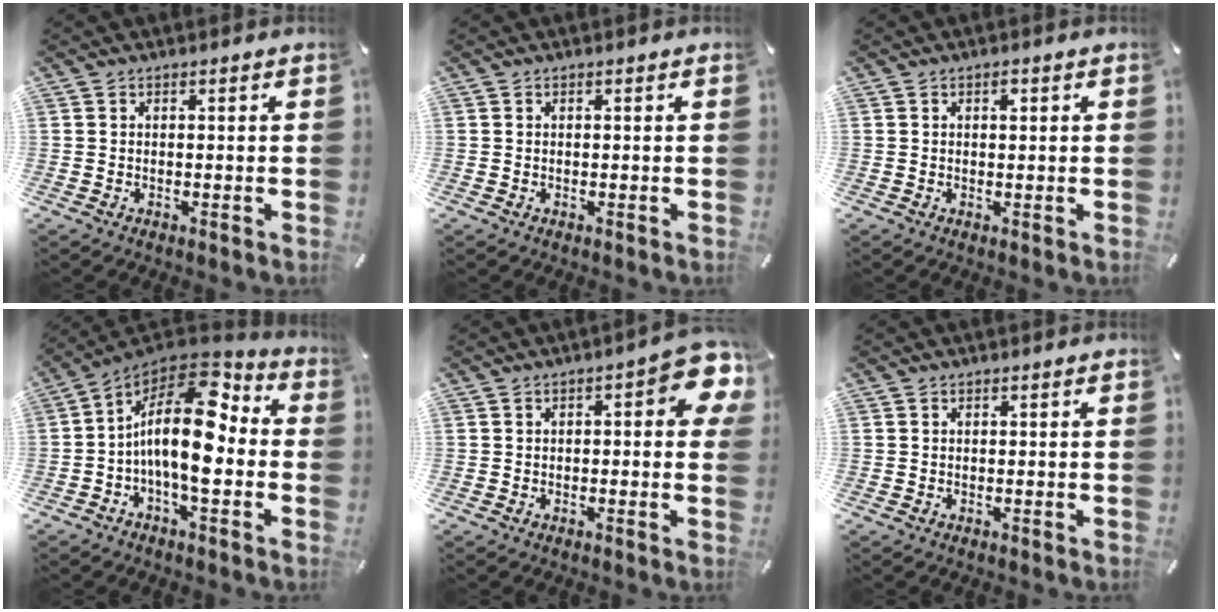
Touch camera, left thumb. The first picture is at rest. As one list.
[{"total": 0.0}, {"total": 1.3, "force": [0.5, 0.6, 1.1], "torque": [-0.014, 0.001, 0.005]}, {"total": 18.2, "force": [0.0, 8.3, 16.1], "torque": [-0.316, -0.015, -0.005]}, {"total": 9.1, "force": [2.0, 3.5, 8.2], "torque": [-0.091, -0.017, 0.031]}, {"total": 0.0}]